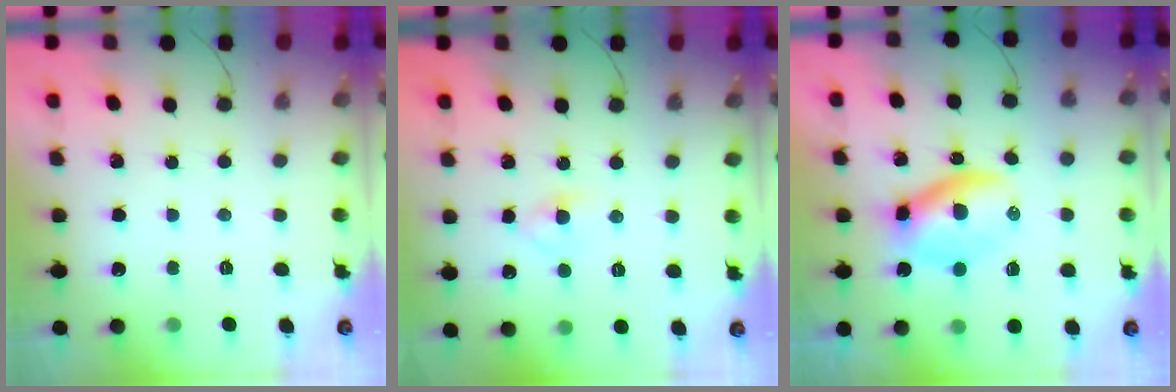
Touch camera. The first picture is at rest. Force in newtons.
{"total": 2.8, "press": 2.7, "slide": 0.8}
{"total": 6.8, "press": 6.7, "slide": 1.2}